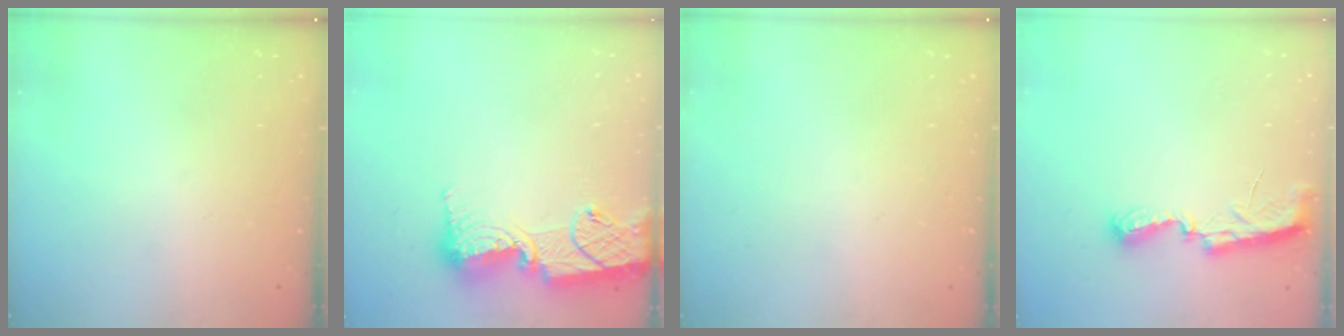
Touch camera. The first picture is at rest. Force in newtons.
{"total": 16.0, "press": 15.9, "slide": 1.4}
{"total": 0.0}
{"total": 7.0, "press": 7.0, "slide": 0.6}